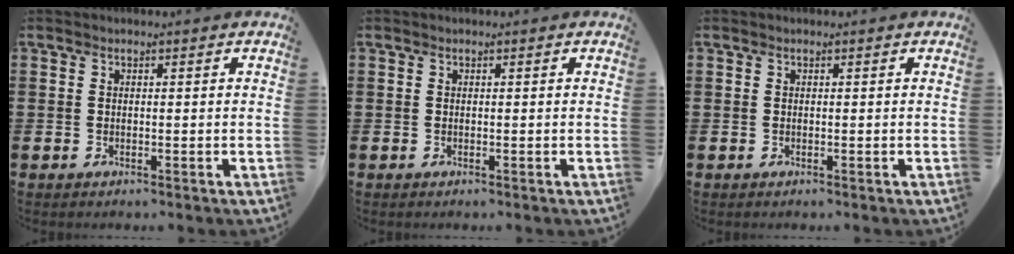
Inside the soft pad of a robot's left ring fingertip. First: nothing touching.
{"total": 0.0}
{"total": 0.0}